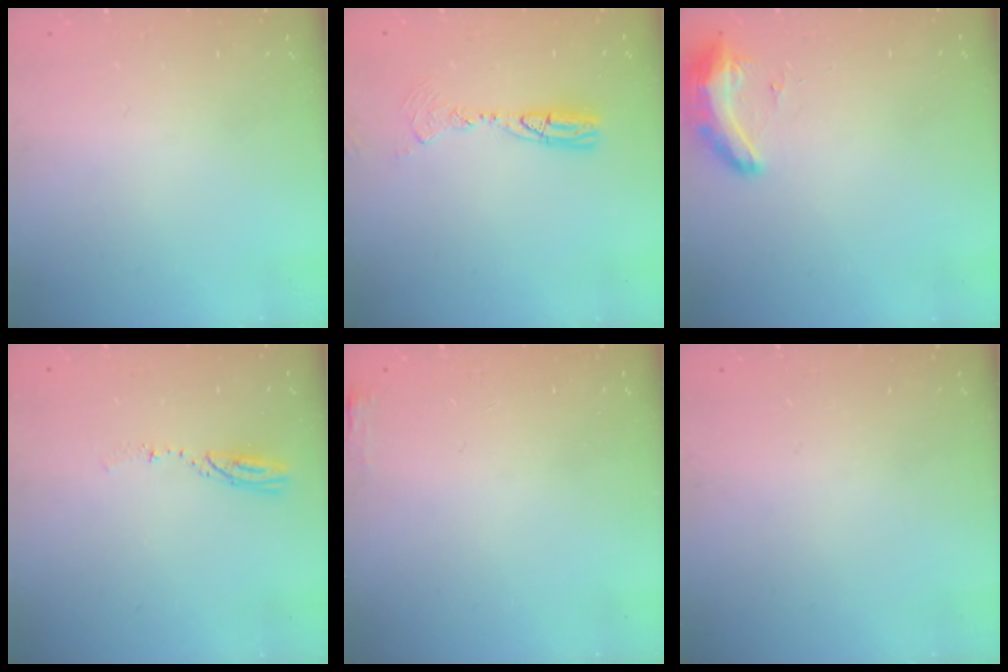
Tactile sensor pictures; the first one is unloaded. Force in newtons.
{"total": 9.2, "press": 9.0, "slide": 2.2}
{"total": 16.9, "press": 11.4, "slide": 12.5}
{"total": 3.9, "press": 3.9, "slide": 0.4}
{"total": 2.7, "press": 2.6, "slide": 0.8}
{"total": 0.0}